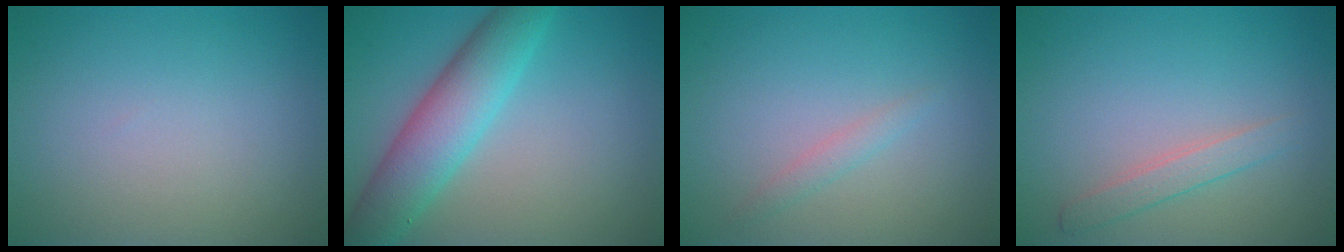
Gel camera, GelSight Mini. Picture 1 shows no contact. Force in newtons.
{"total": 6.4, "press": 6.4, "slide": 0.0}
{"total": 1.1, "press": 1.1, "slide": 0.2}
{"total": 1.7, "press": 1.7, "slide": 0.1}